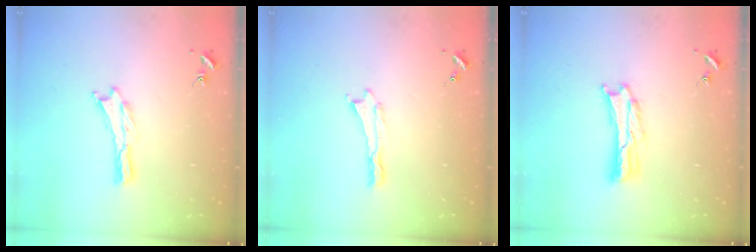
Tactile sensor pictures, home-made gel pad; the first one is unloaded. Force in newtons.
{"total": 0.0}
{"total": 1.7, "press": 1.7, "slide": 0.3}